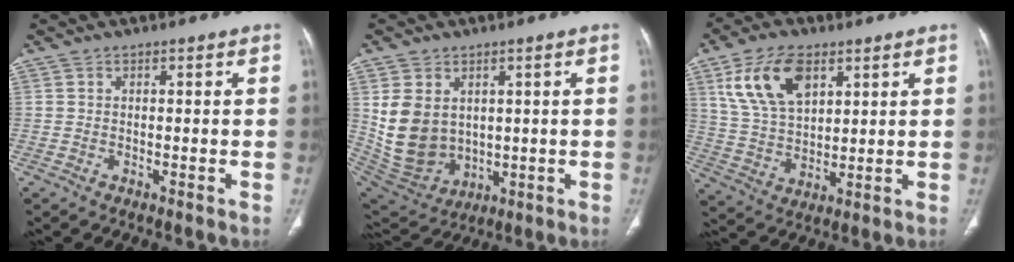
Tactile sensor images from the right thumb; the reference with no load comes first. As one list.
[{"total": 13.0, "force": [2.5, 10.0, 7.9], "torque": [-0.135, -0.015, 0.082]}, {"total": 13.4, "force": [6.3, 7.4, 9.3], "torque": [-0.162, -0.017, 0.128]}]